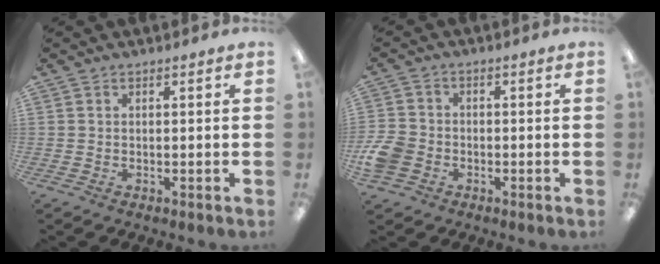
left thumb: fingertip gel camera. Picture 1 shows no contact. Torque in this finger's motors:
{"motor_torque": [-0.69, 0.62, 0.38, -0.15, 0.04]}